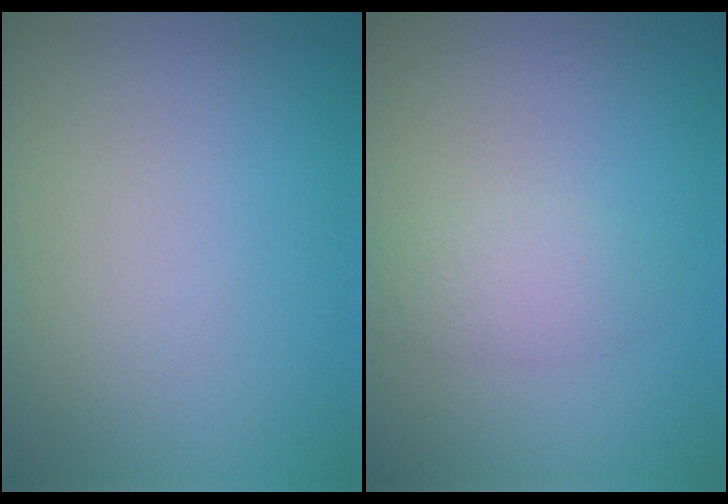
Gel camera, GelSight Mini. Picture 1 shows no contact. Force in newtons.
{"total": 1.9, "press": 1.9, "slide": 0.1}